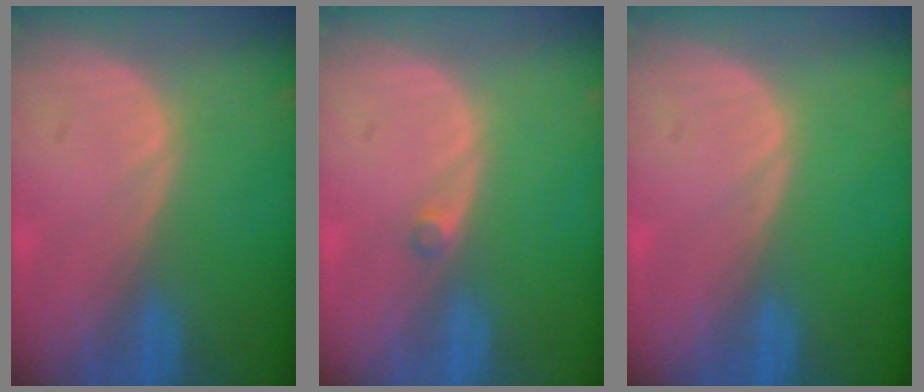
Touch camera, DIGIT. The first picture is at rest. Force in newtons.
{"total": 1.0, "press": 0.9, "slide": 0.5}
{"total": 0.0}